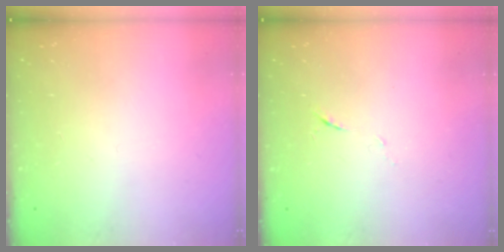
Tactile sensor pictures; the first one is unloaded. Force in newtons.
{"total": 5.2, "press": 5.1, "slide": 1.2}